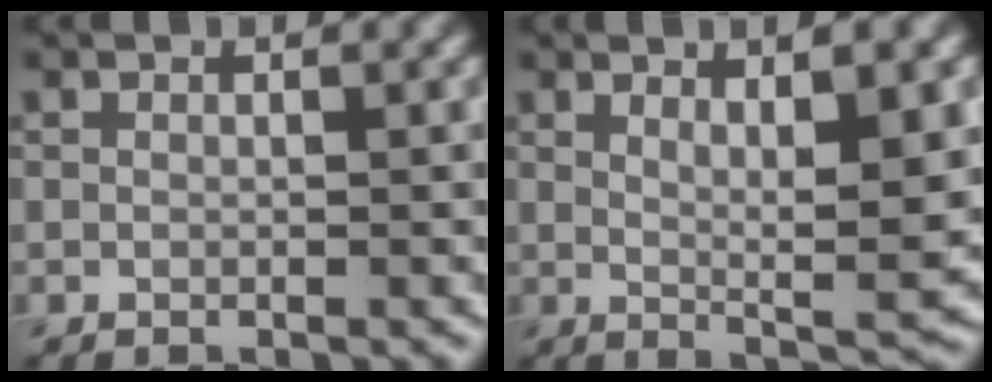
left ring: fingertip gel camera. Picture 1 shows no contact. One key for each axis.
{"total": 6.4, "fx": 1.5, "fy": 1.3, "fz": 6.1, "tx": -0.083, "ty": -0.009, "tz": 0.026}